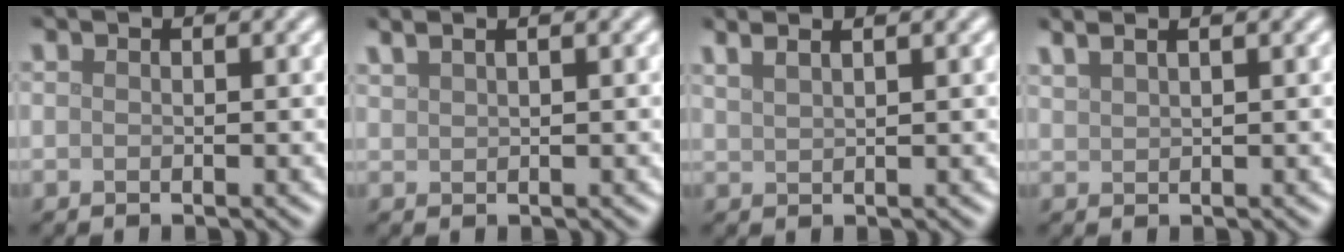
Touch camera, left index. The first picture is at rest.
{"total": 1.8, "force": [1.4, 0.5, 1.0], "torque": [-0.015, 0.005, 0.021]}
{"total": 3.5, "force": [2.4, 1.3, 2.1], "torque": [-0.011, 0.018, 0.010]}
{"total": 2.9, "force": [2.2, 1.0, 1.6], "torque": [-0.014, 0.012, 0.017]}